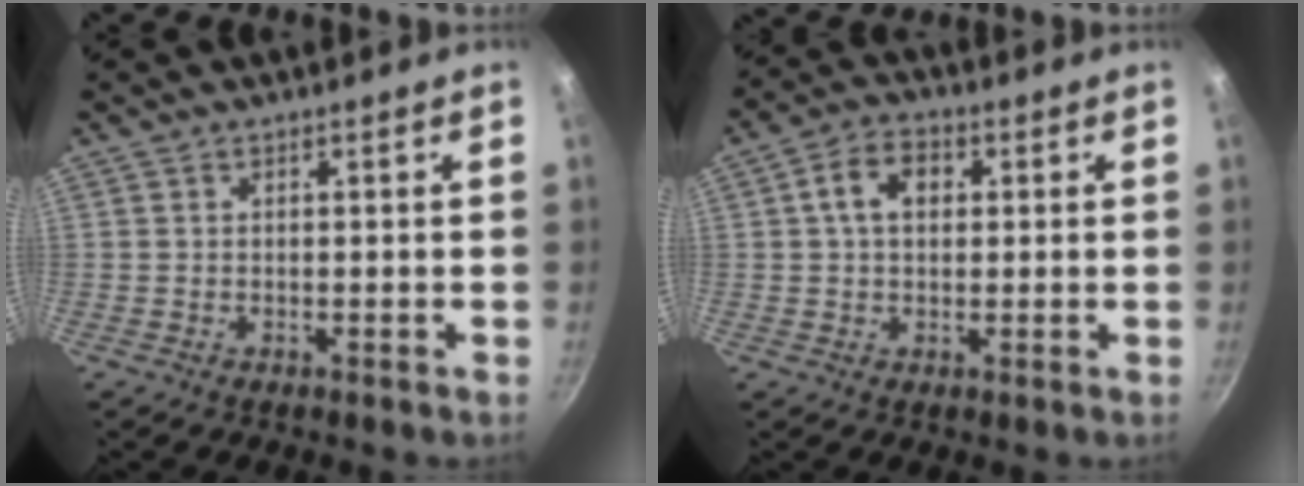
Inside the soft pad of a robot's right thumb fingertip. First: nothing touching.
{"total": 6.8, "force": [1.5, 4.8, 4.6], "torque": [-0.065, 0.012, 0.018]}